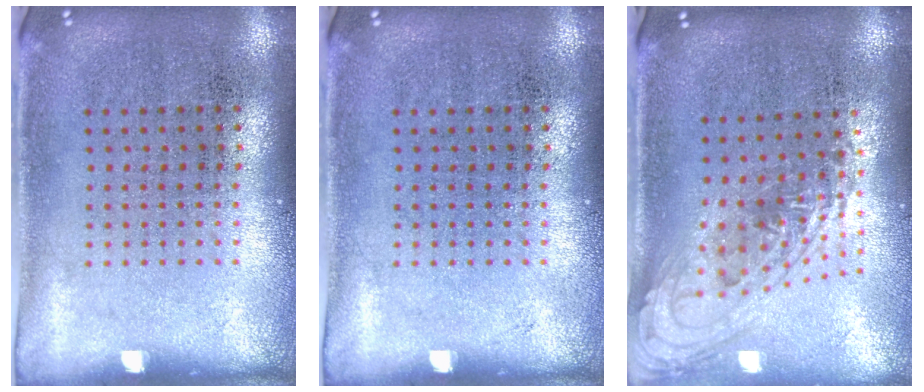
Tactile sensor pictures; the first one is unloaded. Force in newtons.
{"total": 0.0}
{"total": 1.5, "press": 1.3, "slide": 0.7}